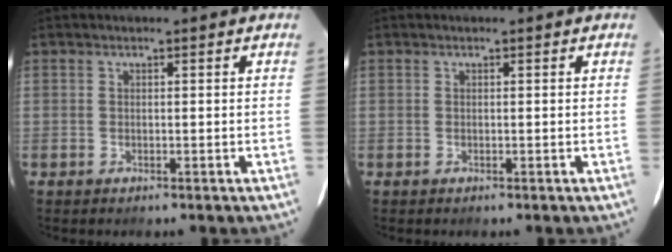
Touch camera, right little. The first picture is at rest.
{"total": 0.0}